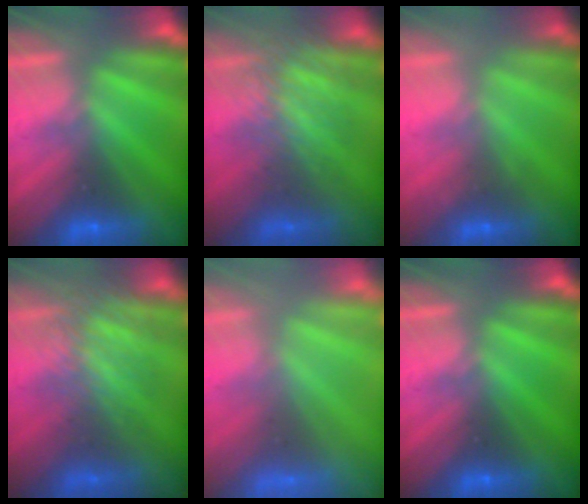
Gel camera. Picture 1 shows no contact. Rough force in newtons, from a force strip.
{"total": 3.1}
{"total": 2.3}
{"total": 3.1}
{"total": 8.6}
{"total": 0.0}